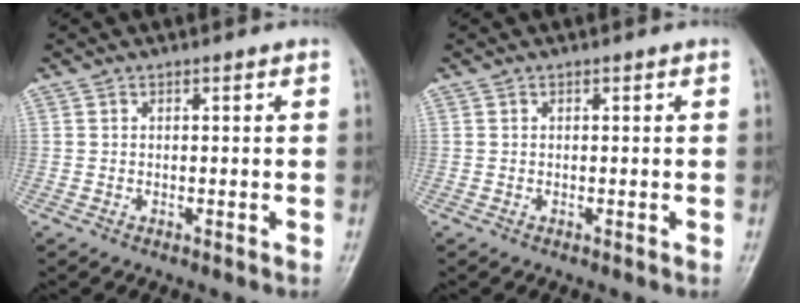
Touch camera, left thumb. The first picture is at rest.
{"total": 0.0}